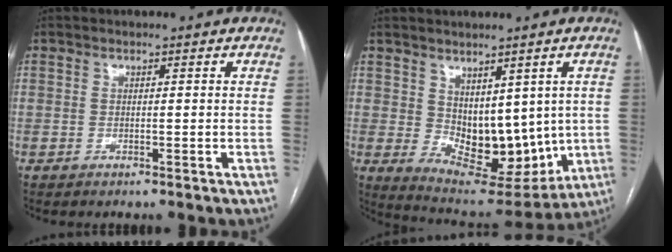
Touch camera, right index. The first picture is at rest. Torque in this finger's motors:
{"motor_torque": [0.60, 0.39, 0.15, 0.03]}